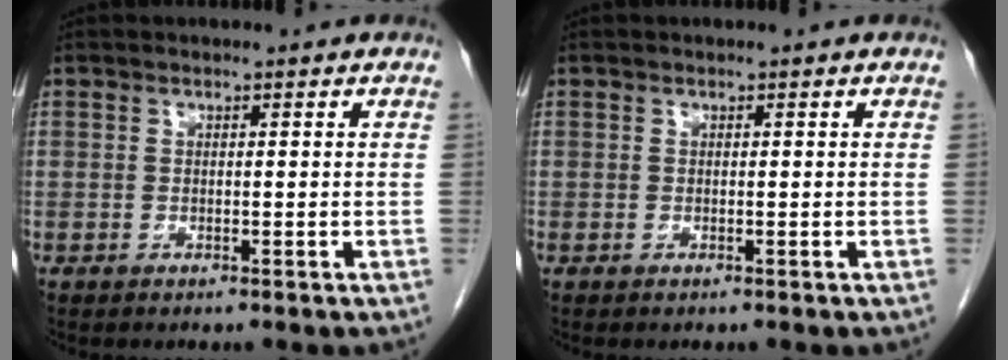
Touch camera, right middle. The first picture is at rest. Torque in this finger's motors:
{"motor_torque": [0.48, -0.26, 0.17, 0.05]}